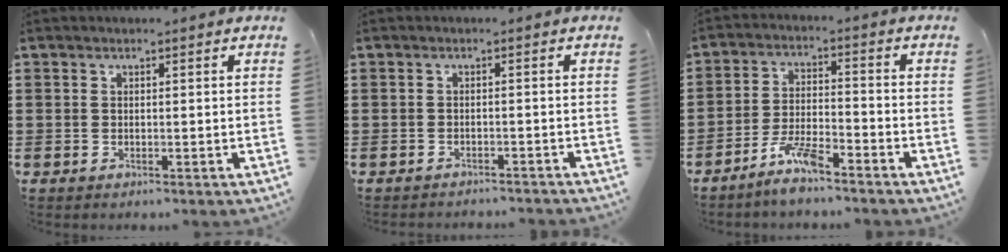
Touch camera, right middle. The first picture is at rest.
{"total": 1.3, "force": [-1.3, -0.1, 0.0], "torque": [-0.004, 0.003, -0.027]}
{"total": 6.0, "force": [-4.9, 0.8, 3.4], "torque": [-0.074, 0.001, -0.094]}